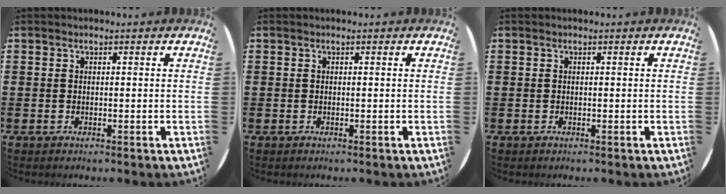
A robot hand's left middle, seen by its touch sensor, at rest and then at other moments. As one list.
[{"total": 0.0}, {"total": 0.0}]